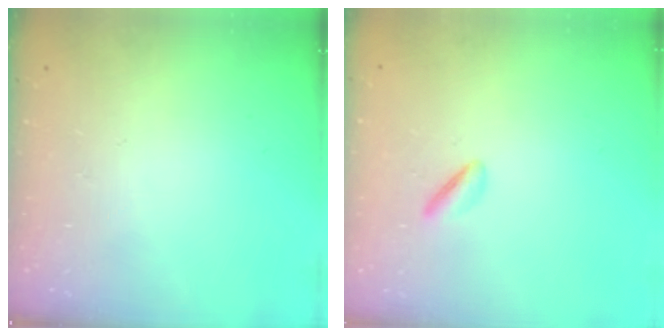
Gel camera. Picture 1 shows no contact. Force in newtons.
{"total": 1.7, "press": 1.5, "slide": 0.9}